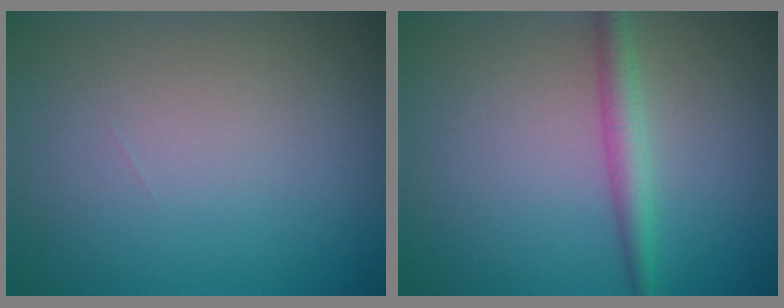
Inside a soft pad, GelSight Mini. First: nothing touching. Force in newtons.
{"total": 2.4, "press": 2.4, "slide": 0.1}